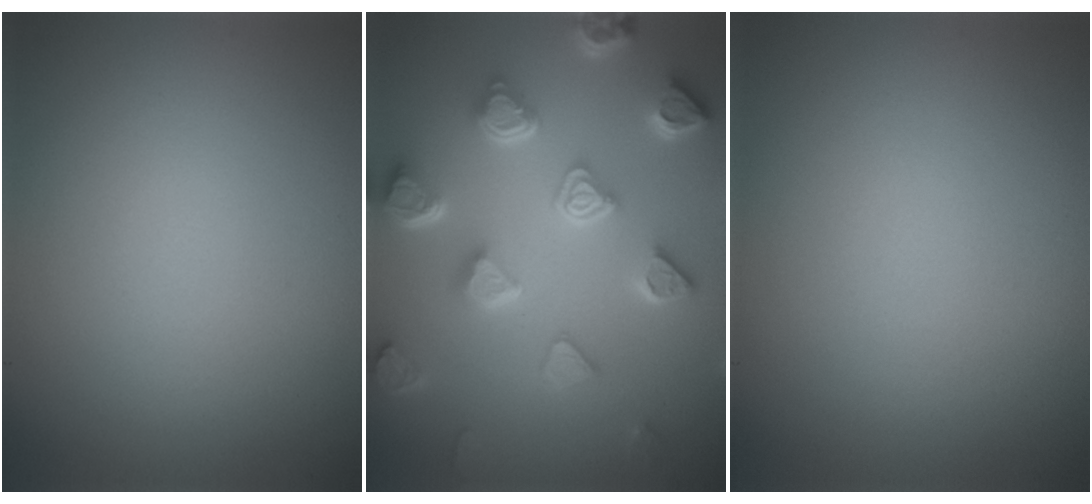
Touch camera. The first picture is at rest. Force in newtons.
{"total": 6.7, "press": 5.3, "slide": 4.1}
{"total": 0.0}